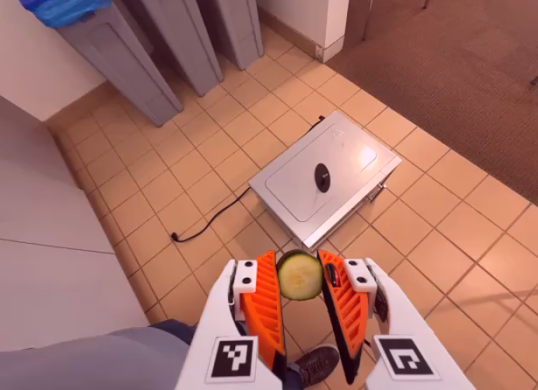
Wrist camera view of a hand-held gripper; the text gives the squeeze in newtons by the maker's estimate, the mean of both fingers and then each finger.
{"total": 6.5, "left": 5.7, "right": 7.4}